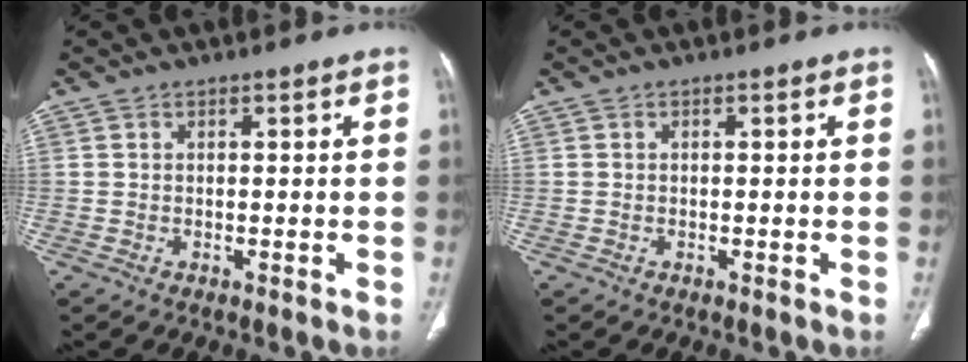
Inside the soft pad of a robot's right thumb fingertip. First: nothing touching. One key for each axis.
{"total": 0.0}